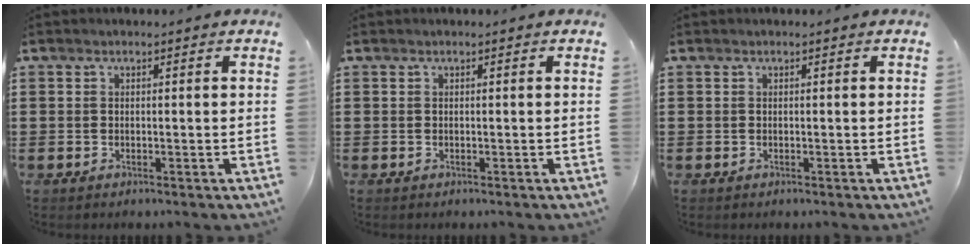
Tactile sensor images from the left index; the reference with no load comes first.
{"total": 0.0}
{"total": 0.0}